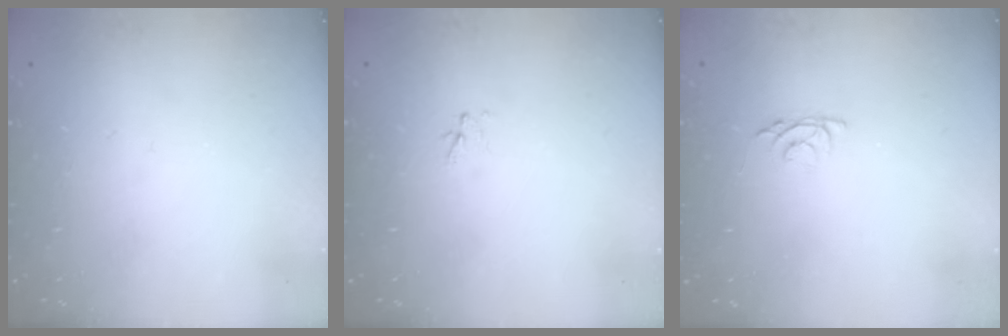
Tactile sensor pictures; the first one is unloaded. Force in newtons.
{"total": 3.0, "press": 3.0, "slide": 0.3}
{"total": 3.4, "press": 3.3, "slide": 0.5}